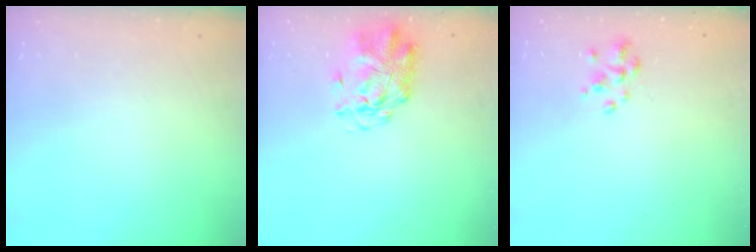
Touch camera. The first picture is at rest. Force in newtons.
{"total": 3.1, "press": 3.0, "slide": 0.8}
{"total": 2.5, "press": 2.4, "slide": 0.7}